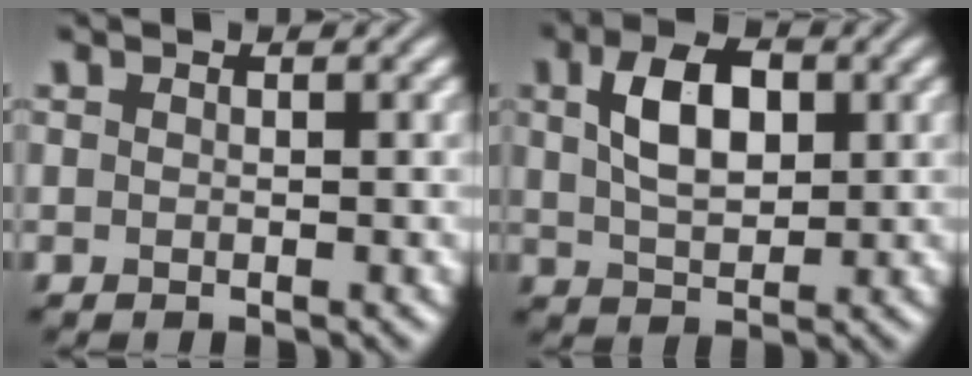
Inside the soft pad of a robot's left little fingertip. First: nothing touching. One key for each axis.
{"total": 5.6, "fx": 1.5, "fy": 3.1, "fz": 4.3, "tx": -0.083, "ty": 0.008, "tz": 0.025}